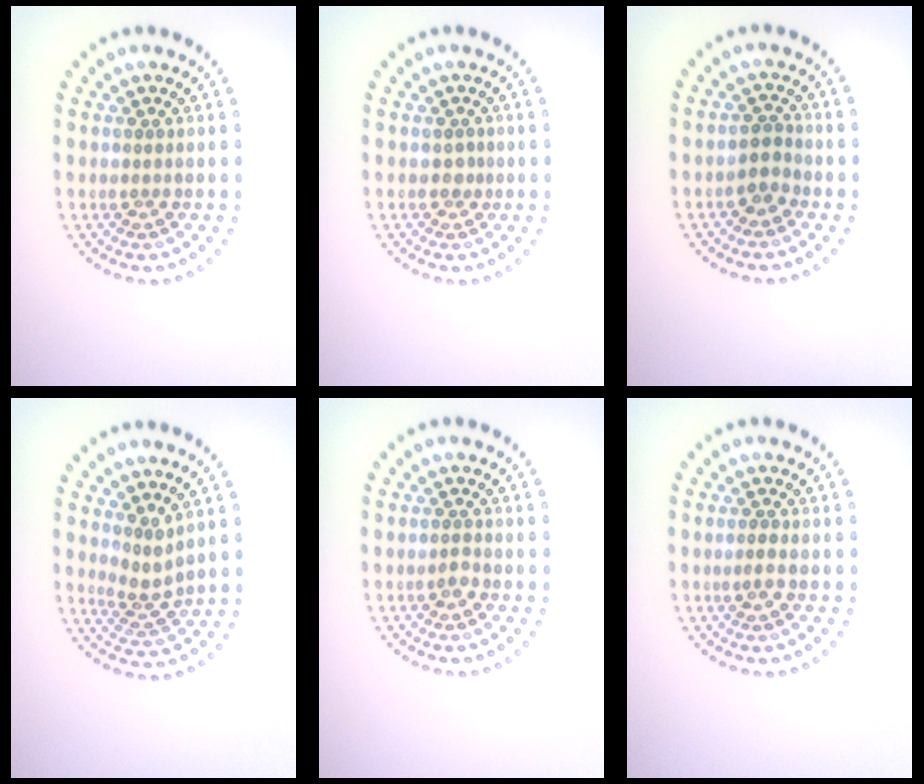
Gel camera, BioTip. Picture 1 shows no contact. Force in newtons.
{"total": 0.6, "press": 0.5, "slide": 0.4}
{"total": 1.6, "press": 1.4, "slide": 0.9}
{"total": 2.0, "press": 1.3, "slide": 1.5}
{"total": 0.8, "press": 0.6, "slide": 0.4}
{"total": 0.9, "press": 0.9, "slide": 0.2}